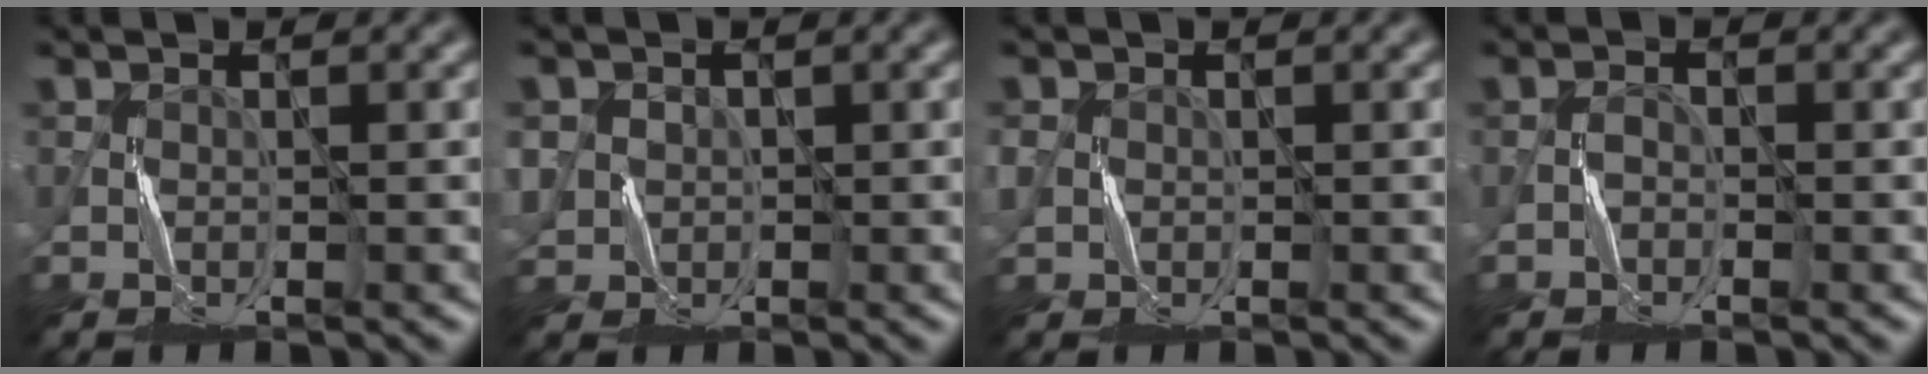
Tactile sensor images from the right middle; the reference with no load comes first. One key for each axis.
{"total": 2.5, "fx": 0.4, "fy": 2.4, "fz": 0.2, "tx": -0.014, "ty": 0.005, "tz": 0.011}
{"total": 1.3, "fx": -0.1, "fy": 1.3, "fz": 0.1, "tx": -0.007, "ty": 0.002, "tz": -0.001}
{"total": 1.0, "fx": -0.8, "fy": 0.7, "fz": 0.3, "tx": 0.000, "ty": 0.004, "tz": -0.016}